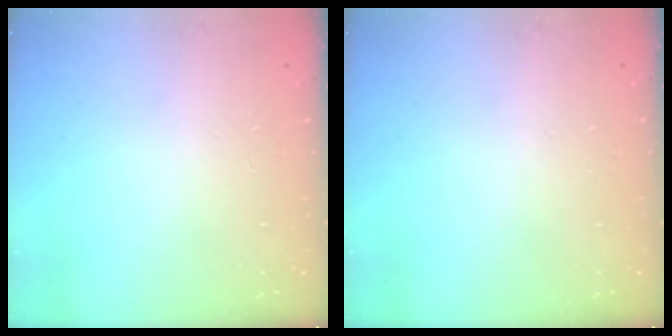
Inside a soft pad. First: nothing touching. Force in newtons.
{"total": 0.0}